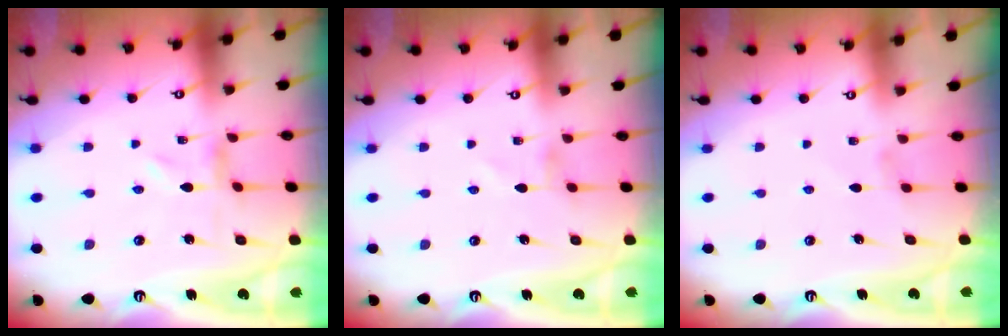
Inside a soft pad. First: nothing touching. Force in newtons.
{"total": 0.6, "press": 0.5, "slide": 0.3}
{"total": 0.9, "press": 0.8, "slide": 0.4}